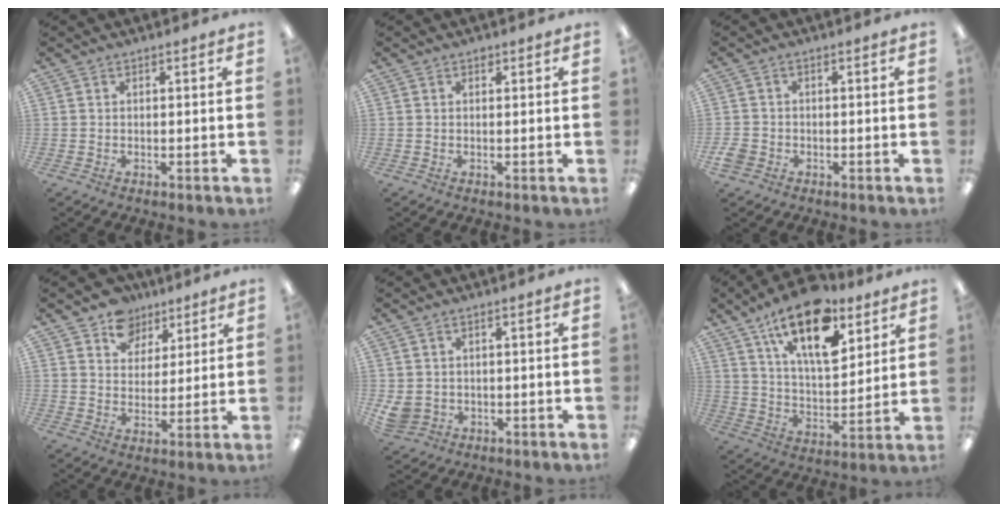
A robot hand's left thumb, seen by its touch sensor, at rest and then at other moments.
{"total": 0.6, "force": [0.4, 0.4, 0.1], "torque": [-0.004, 0.002, 0.008]}
{"total": 2.7, "force": [-1.4, 2.1, 1.0], "torque": [-0.022, 0.006, -0.028]}
{"total": 9.7, "force": [6.6, 6.9, 1.8], "torque": [-0.024, -0.041, 0.123]}
{"total": 3.7, "force": [0.2, 3.4, 1.6], "torque": [-0.046, 0.000, 0.003]}
{"total": 20.0, "force": [12.6, 9.4, 12.3], "torque": [-0.198, -0.064, 0.217]}